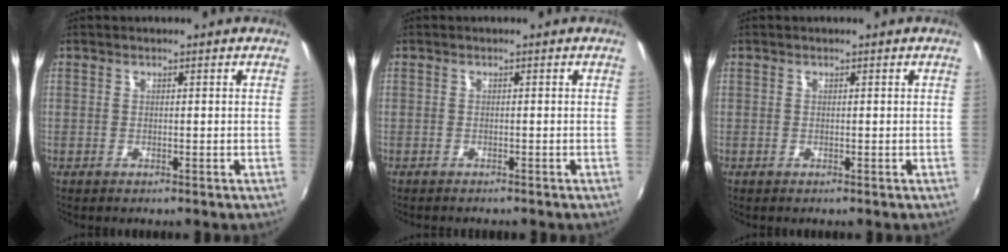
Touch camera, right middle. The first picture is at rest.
{"total": 1.2, "force": [-1.1, 0.3, 0.3], "torque": [-0.009, -0.007, -0.019]}
{"total": 0.0}